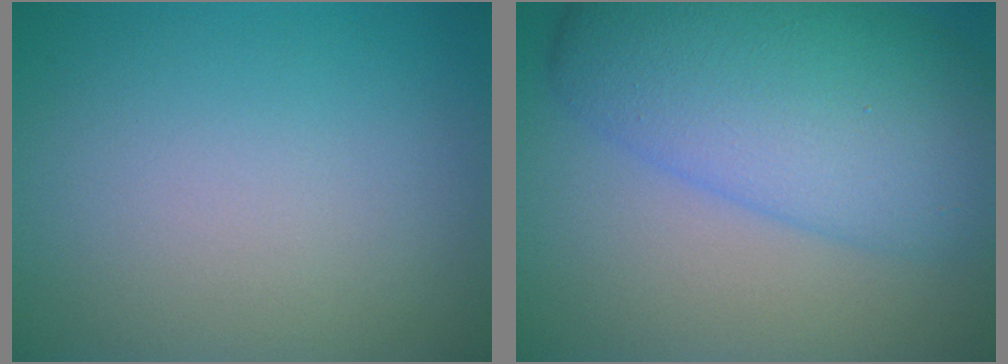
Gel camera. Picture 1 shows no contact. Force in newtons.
{"total": 10.3, "press": 10.3, "slide": 0.1}